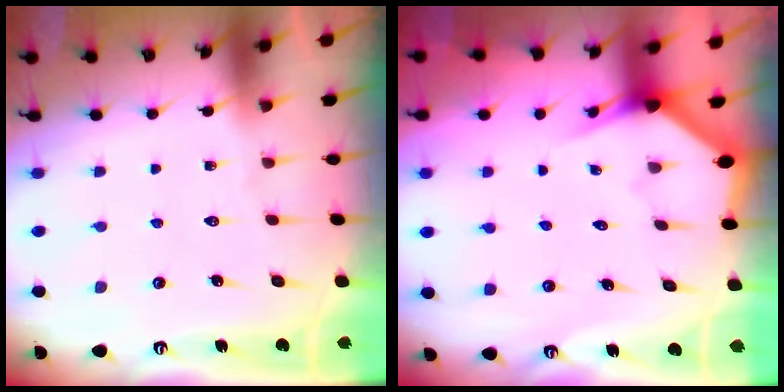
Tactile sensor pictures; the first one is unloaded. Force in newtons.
{"total": 3.0, "press": 3.0, "slide": 0.1}